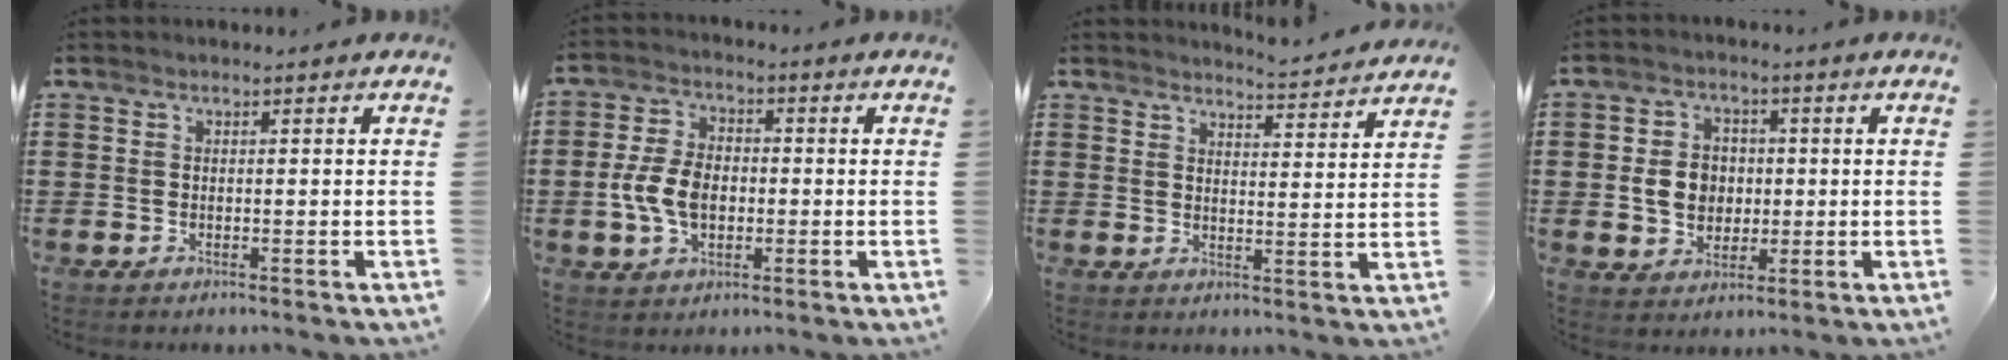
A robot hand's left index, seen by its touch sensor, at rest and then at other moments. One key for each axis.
{"total": 7.1, "fx": -1.1, "fy": 4.5, "fz": 5.3, "tx": -0.132, "ty": 0.001, "tz": -0.028}
{"total": 4.1, "fx": 4.0, "fy": -0.5, "fz": 0.5, "tx": -0.015, "ty": -0.029, "tz": 0.069}
{"total": 6.1, "fx": -0.1, "fy": 4.9, "fz": 3.6, "tx": -0.079, "ty": 0.008, "tz": -0.006}